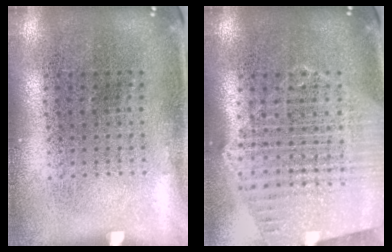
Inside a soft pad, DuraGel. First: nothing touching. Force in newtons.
{"total": 1.4, "press": 1.4, "slide": 0.3}